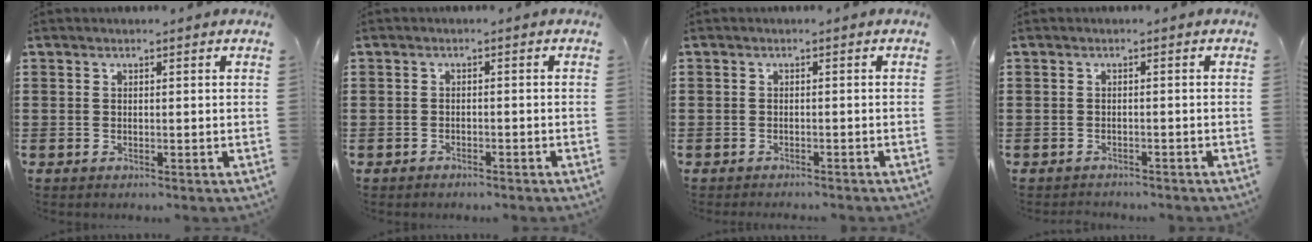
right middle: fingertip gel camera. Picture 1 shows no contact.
{"total": 1.2, "force": [-1.1, 0.2, 0.1], "torque": [-0.004, 0.001, -0.025]}
{"total": 1.0, "force": [-1.0, 0.1, -0.1], "torque": [-0.002, 0.002, -0.022]}
{"total": 1.0, "force": [-1.0, 0.0, 0.0], "torque": [-0.004, -0.001, -0.021]}